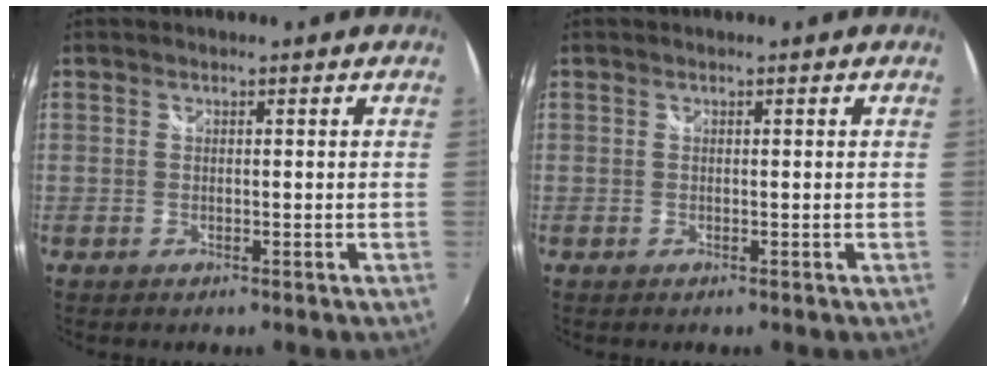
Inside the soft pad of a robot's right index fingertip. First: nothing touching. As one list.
[{"total": 0.0}]